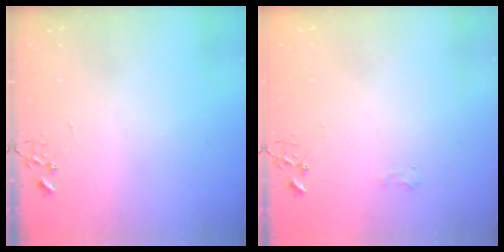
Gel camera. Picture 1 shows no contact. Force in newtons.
{"total": 4.8, "press": 4.7, "slide": 0.6}